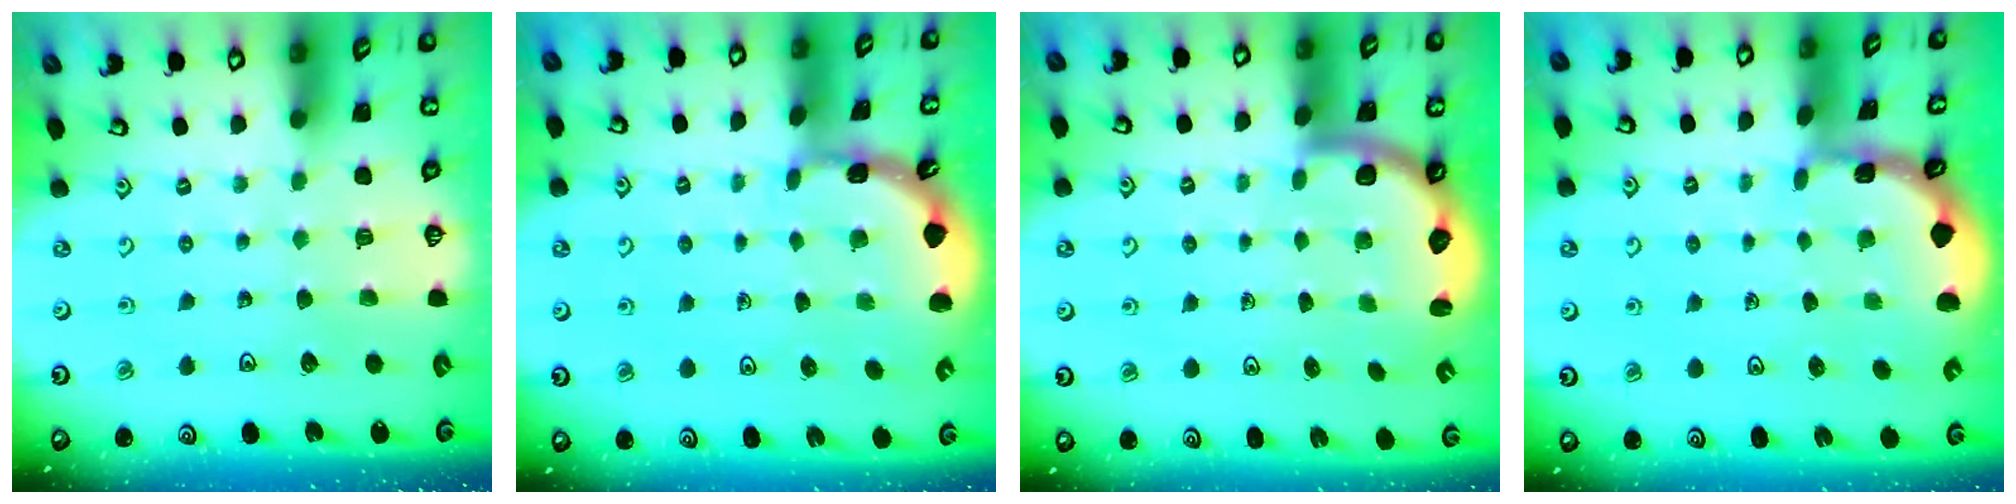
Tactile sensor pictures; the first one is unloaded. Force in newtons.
{"total": 1.6, "press": 1.6, "slide": 0.3}
{"total": 2.6, "press": 2.3, "slide": 1.2}
{"total": 1.5, "press": 1.5, "slide": 0.1}